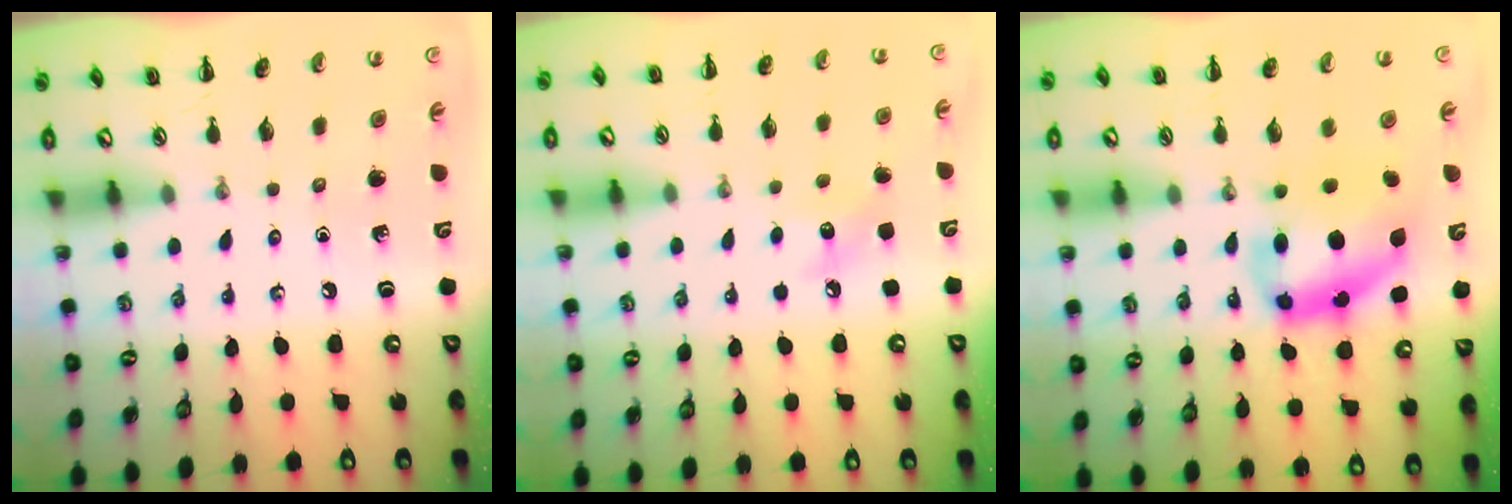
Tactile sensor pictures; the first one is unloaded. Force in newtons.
{"total": 7.5, "press": 7.3, "slide": 1.6}
{"total": 9.8, "press": 9.5, "slide": 2.5}